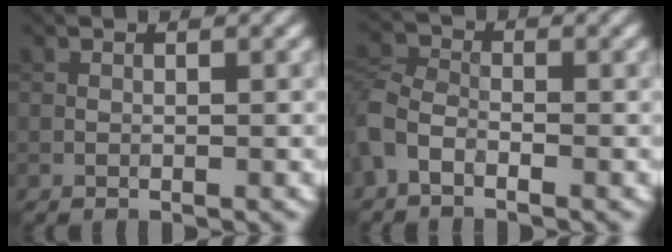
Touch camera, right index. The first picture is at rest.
{"total": 3.0, "force": [-1.9, 1.7, 1.6], "torque": [-0.035, 0.002, -0.053]}